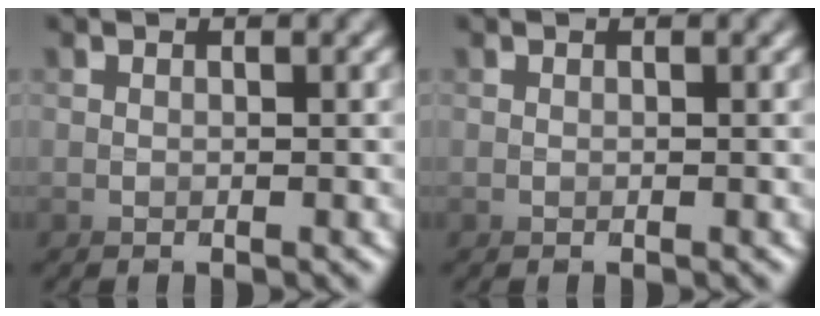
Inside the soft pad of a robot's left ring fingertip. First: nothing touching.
{"total": 0.0}